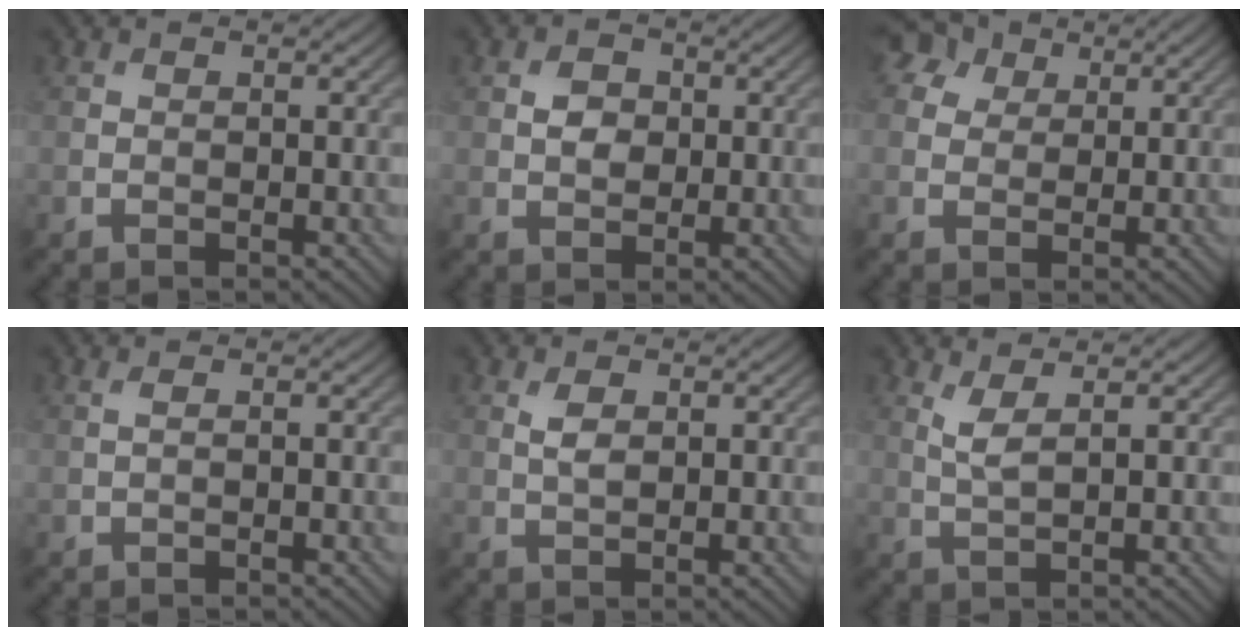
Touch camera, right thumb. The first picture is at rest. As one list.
[{"total": 2.6, "force": [0.4, 2.0, 1.6], "torque": [-0.028, -0.003, 0.003]}, {"total": 4.5, "force": [2.4, 3.3, 1.9], "torque": [-0.044, 0.012, 0.042]}, {"total": 0.7, "force": [0.2, 0.1, 0.7], "torque": [-0.016, 0.005, 0.001]}, {"total": 1.9, "force": [0.7, 0.9, 1.6], "torque": [-0.033, -0.002, 0.016]}, {"total": 2.5, "force": [1.5, 0.4, 2.0], "torque": [-0.047, 0.000, 0.034]}]